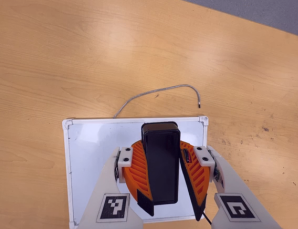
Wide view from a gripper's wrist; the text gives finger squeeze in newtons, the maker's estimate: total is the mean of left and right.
{"total": 10.3, "left": 10.2, "right": 10.3}